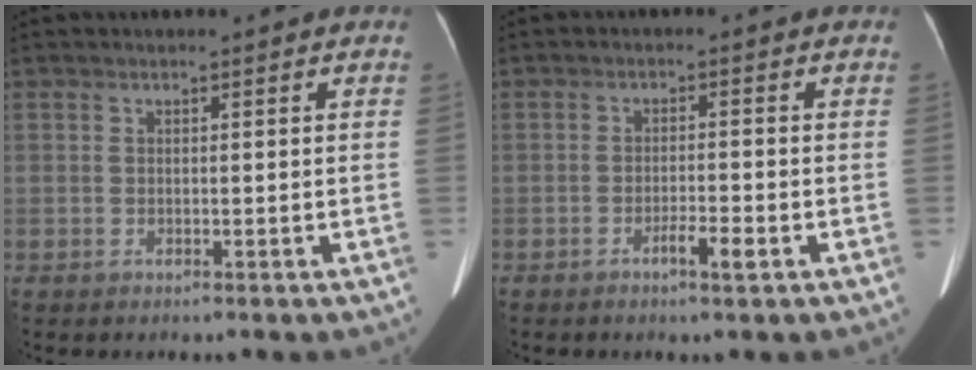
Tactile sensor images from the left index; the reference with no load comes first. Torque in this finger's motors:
{"motor_torque": [0.00, 0.03, 0.03, 0.03]}